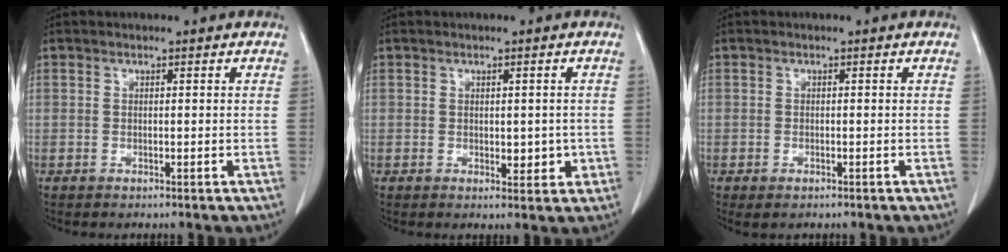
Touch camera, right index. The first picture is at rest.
{"total": 3.3, "force": [-0.4, 1.9, 2.7], "torque": [-0.027, -0.003, 0.002]}
{"total": 1.4, "force": [-0.8, 0.6, 0.9], "torque": [-0.015, -0.002, -0.006]}